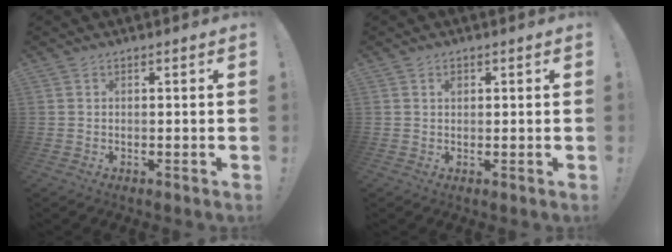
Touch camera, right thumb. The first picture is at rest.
{"total": 0.6, "force": [0.3, 0.4, 0.4], "torque": [-0.007, 0.002, 0.006]}